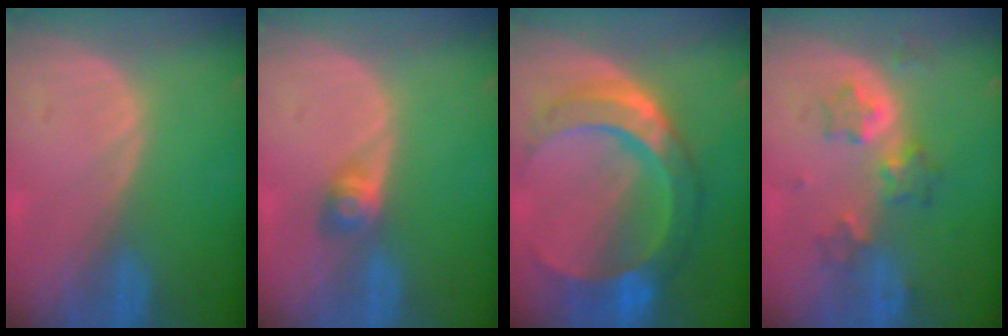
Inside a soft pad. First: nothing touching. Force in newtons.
{"total": 2.7, "press": 2.5, "slide": 1.1}
{"total": 11.0, "press": 11.0, "slide": 1.0}
{"total": 5.4, "press": 5.4, "slide": 0.6}